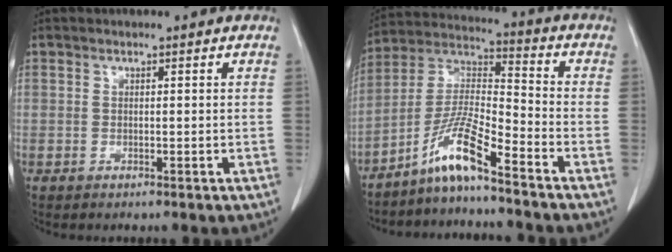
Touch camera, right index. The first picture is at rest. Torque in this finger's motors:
{"motor_torque": [1.20, -0.92, 0.25, 0.09]}